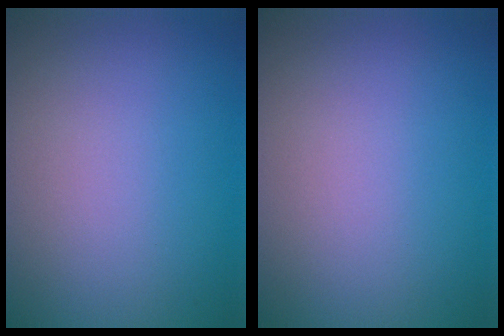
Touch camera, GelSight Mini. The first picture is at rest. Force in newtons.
{"total": 0.0}